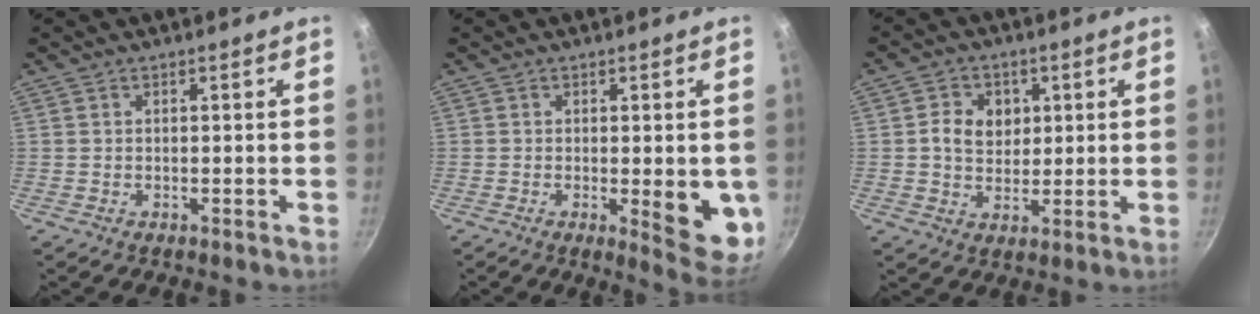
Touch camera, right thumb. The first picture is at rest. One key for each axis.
{"total": 9.1, "fx": -1.1, "fy": 2.9, "fz": 8.6, "tx": -0.083, "ty": -0.014, "tz": -0.008}
{"total": 6.6, "fx": 1.4, "fy": 5.5, "fz": 3.4, "tx": -0.033, "ty": -0.001, "tz": 0.017}